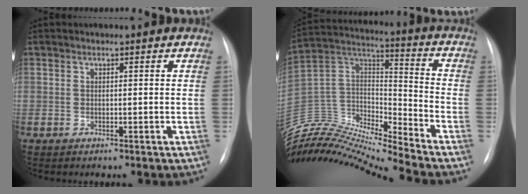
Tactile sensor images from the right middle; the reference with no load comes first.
{"total": 18.9, "force": [-18.4, -1.1, 4.0], "torque": [-0.066, 0.048, -0.331]}